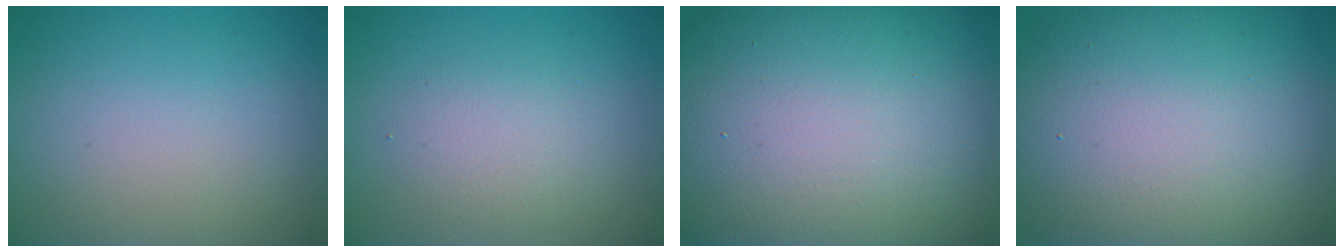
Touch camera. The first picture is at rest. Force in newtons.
{"total": 2.2, "press": 2.2, "slide": 0.1}
{"total": 27.0, "press": 26.9, "slide": 1.7}
{"total": 18.4, "press": 18.4, "slide": 0.5}